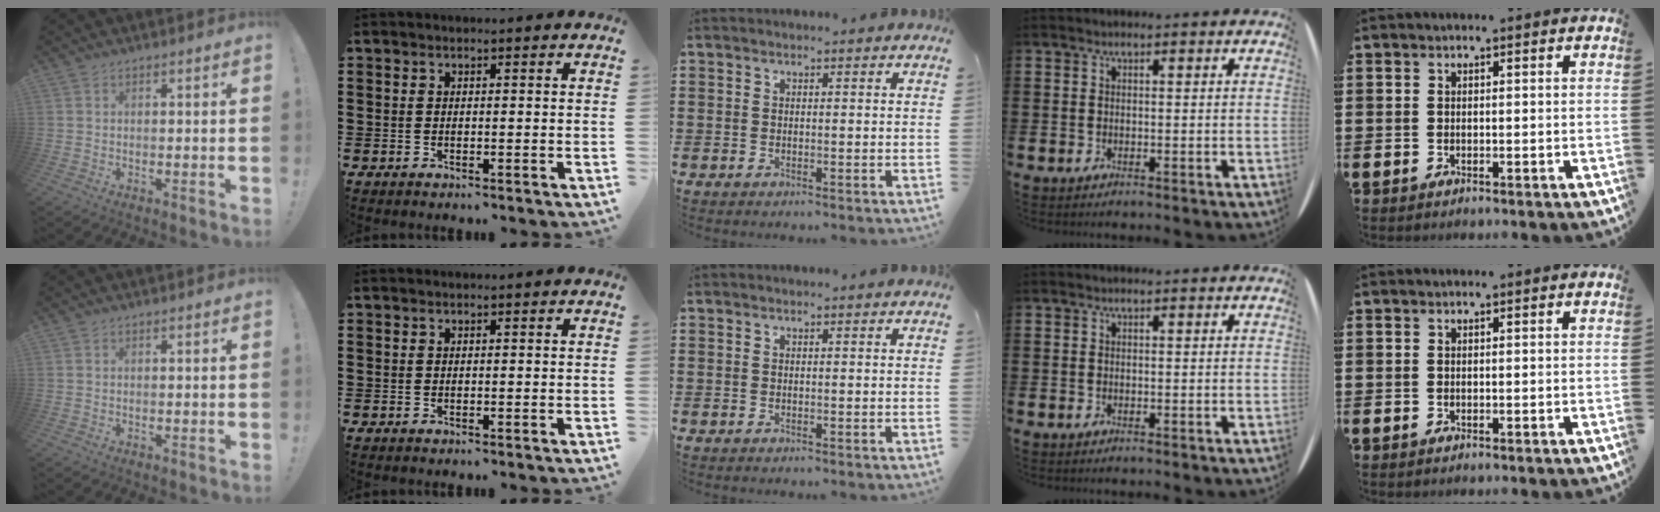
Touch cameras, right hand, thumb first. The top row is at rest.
{}